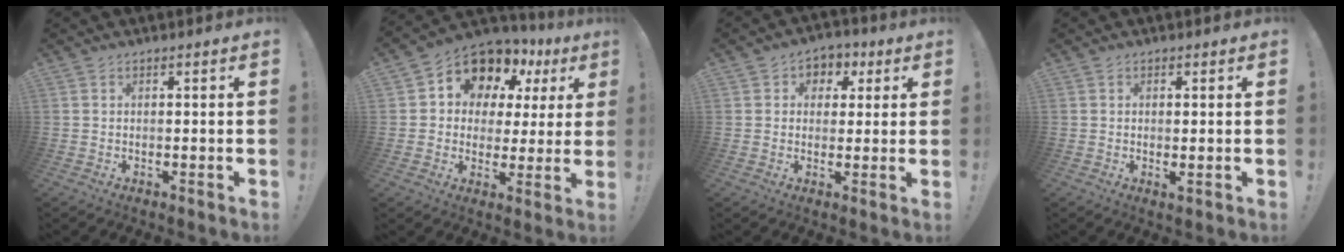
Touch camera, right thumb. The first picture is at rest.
{"total": 10.9, "force": [7.0, 7.1, 4.3], "torque": [-0.068, -0.061, 0.128]}
{"total": 5.2, "force": [0.5, 5.0, 1.4], "torque": [-0.008, 0.003, 0.011]}
{"total": 1.5, "force": [0.1, 0.3, 1.5], "torque": [-0.023, -0.002, 0.002]}